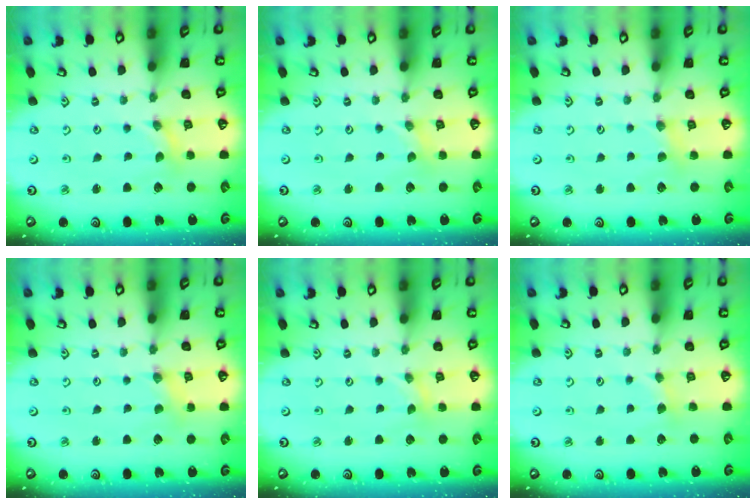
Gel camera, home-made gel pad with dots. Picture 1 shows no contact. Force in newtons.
{"total": 0.0}
{"total": 3.8, "press": 3.8, "slide": 0.6}
{"total": 1.6, "press": 1.6, "slide": 0.2}
{"total": 0.0}
{"total": 2.1, "press": 2.0, "slide": 0.4}